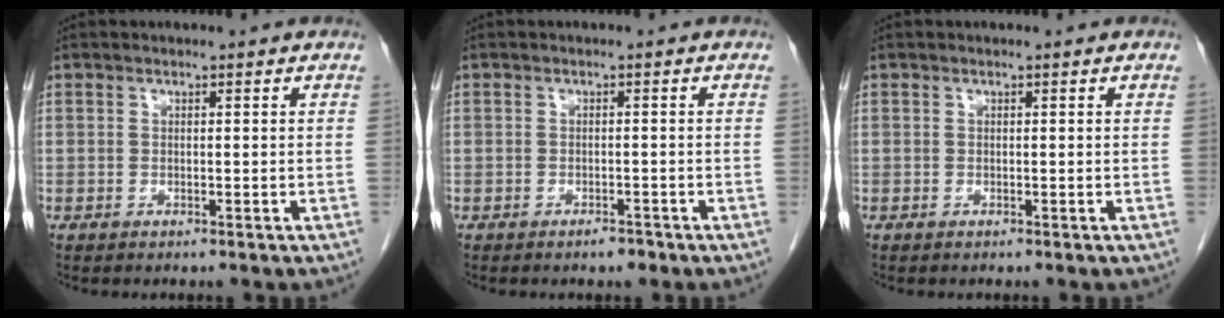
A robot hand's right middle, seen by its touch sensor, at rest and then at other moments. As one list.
[{"total": 1.4, "force": [-1.1, 0.5, 0.7], "torque": [-0.010, 0.001, -0.013]}, {"total": 0.0}]